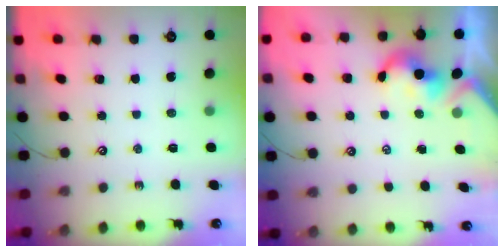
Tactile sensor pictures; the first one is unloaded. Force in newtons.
{"total": 2.0, "press": 2.0, "slide": 0.3}